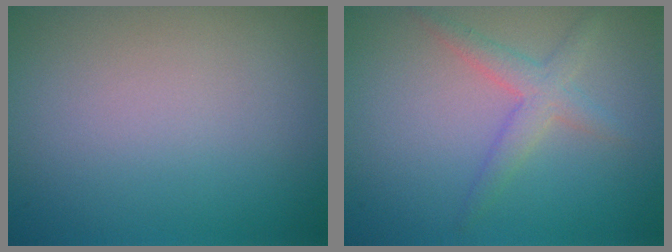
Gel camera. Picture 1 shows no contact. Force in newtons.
{"total": 2.4, "press": 2.4, "slide": 0.1}